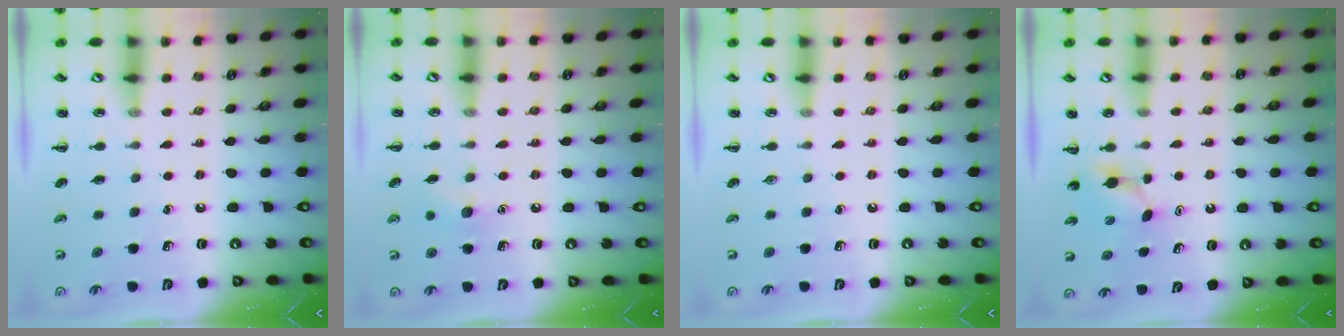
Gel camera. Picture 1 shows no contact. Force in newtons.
{"total": 6.6, "press": 6.4, "slide": 1.5}
{"total": 0.0}
{"total": 2.9, "press": 2.8, "slide": 0.8}